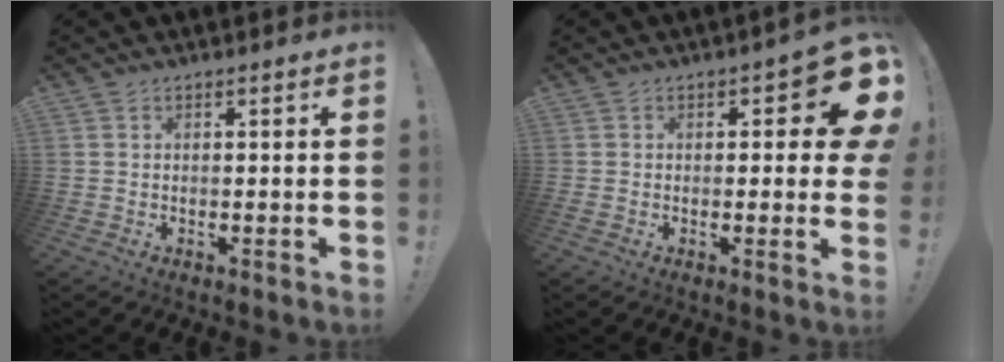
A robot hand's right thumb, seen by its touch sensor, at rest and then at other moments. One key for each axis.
{"total": 8.0, "fx": 2.5, "fy": 3.1, "fz": 7.0, "tx": -0.072, "ty": -0.023, "tz": 0.042}